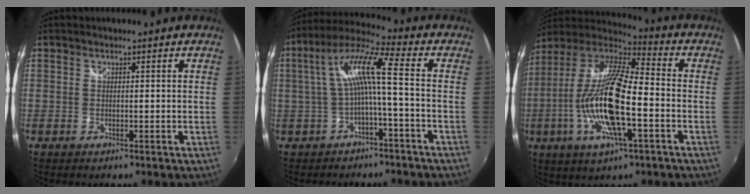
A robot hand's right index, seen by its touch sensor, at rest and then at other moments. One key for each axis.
{"total": 9.3, "fx": -1.3, "fy": 0.4, "fz": 9.2, "tx": -0.194, "ty": 0.019, "tz": -0.021}
{"total": 20.2, "fx": -5.3, "fy": 4.9, "fz": 18.8, "tx": -0.361, "ty": -0.019, "tz": -0.105}